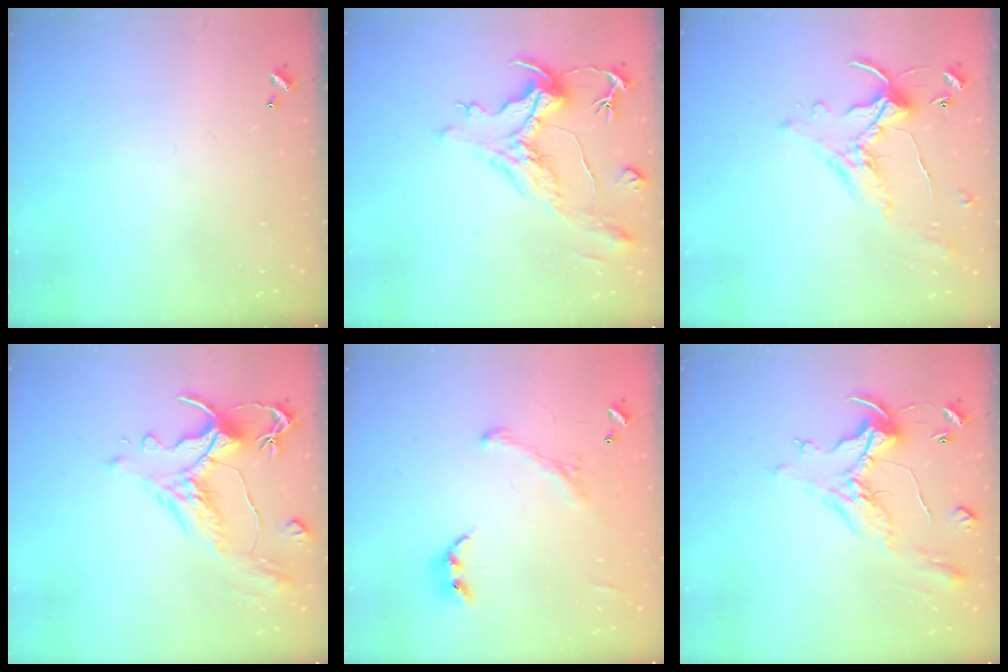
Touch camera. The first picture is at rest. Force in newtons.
{"total": 1.9, "press": 0.9, "slide": 1.6}
{"total": 1.7, "press": 1.5, "slide": 0.8}
{"total": 1.5, "press": 0.2, "slide": 1.5}
{"total": 0.5, "press": 0.0, "slide": 0.5}
{"total": 0.9, "press": 0.2, "slide": 0.9}